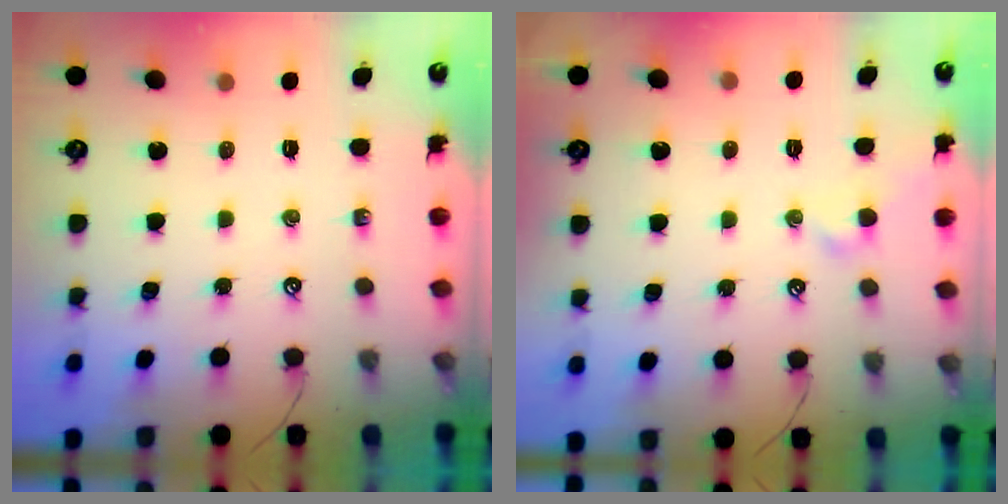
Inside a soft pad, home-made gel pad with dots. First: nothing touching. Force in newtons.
{"total": 0.0}